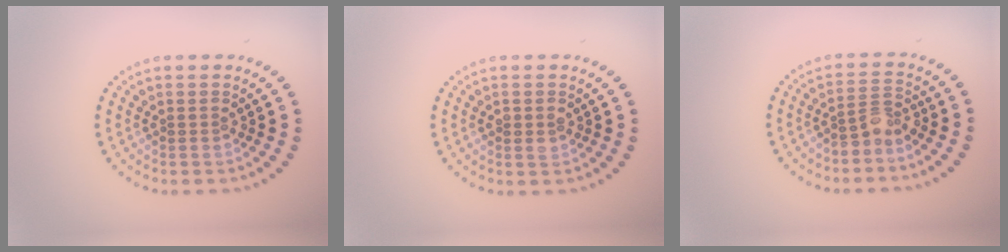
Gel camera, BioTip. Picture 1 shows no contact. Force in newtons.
{"total": 1.1, "press": 1.1, "slide": 0.0}
{"total": 2.2, "press": 1.7, "slide": 1.4}